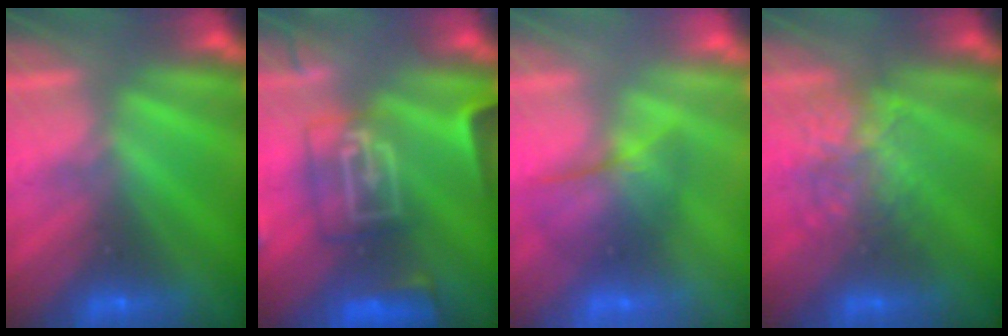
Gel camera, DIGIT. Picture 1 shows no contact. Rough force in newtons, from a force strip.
{"total": 8.4}
{"total": 2.2}
{"total": 2.3}